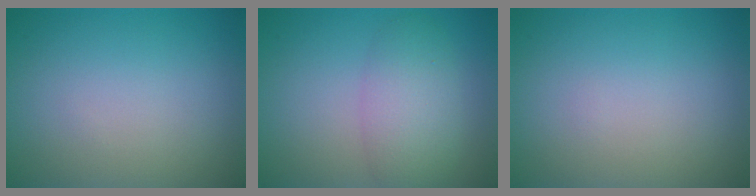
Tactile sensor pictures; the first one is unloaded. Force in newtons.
{"total": 4.2, "press": 4.2, "slide": 0.2}
{"total": 0.0}